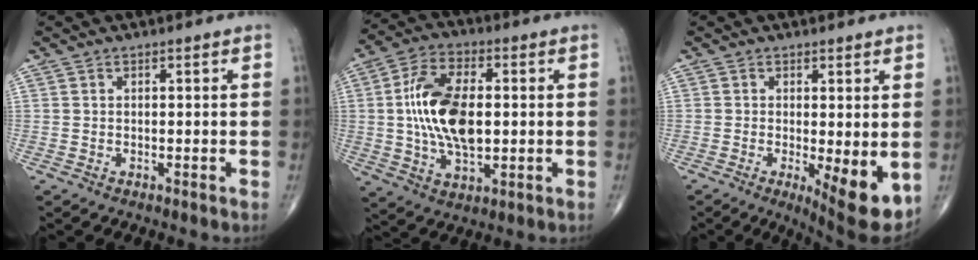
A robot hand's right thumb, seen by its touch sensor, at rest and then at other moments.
{"total": 15.4, "force": [0.6, 8.0, 13.1], "torque": [-0.245, 0.007, 0.011]}
{"total": 9.0, "force": [-1.7, 2.7, 8.4], "torque": [-0.116, -0.024, -0.019]}